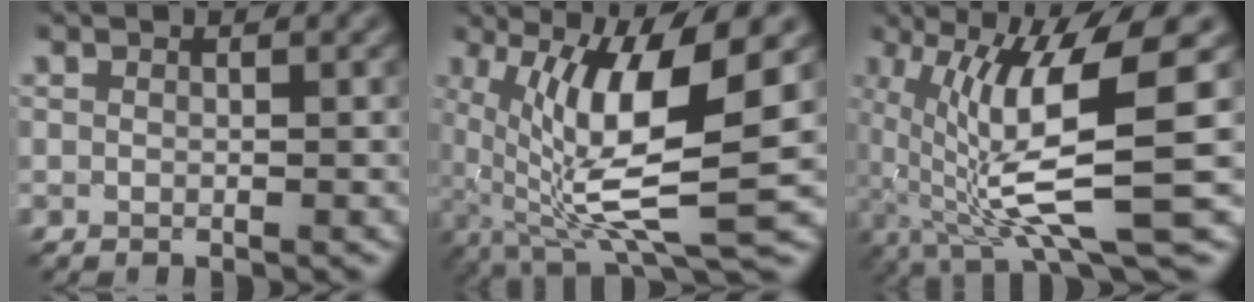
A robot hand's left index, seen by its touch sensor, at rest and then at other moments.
{"total": 11.1, "force": [1.2, 2.8, 10.7], "torque": [-0.197, -0.017, 0.029]}
{"total": 11.3, "force": [0.0, 2.6, 11.0], "torque": [-0.198, -0.017, 0.005]}